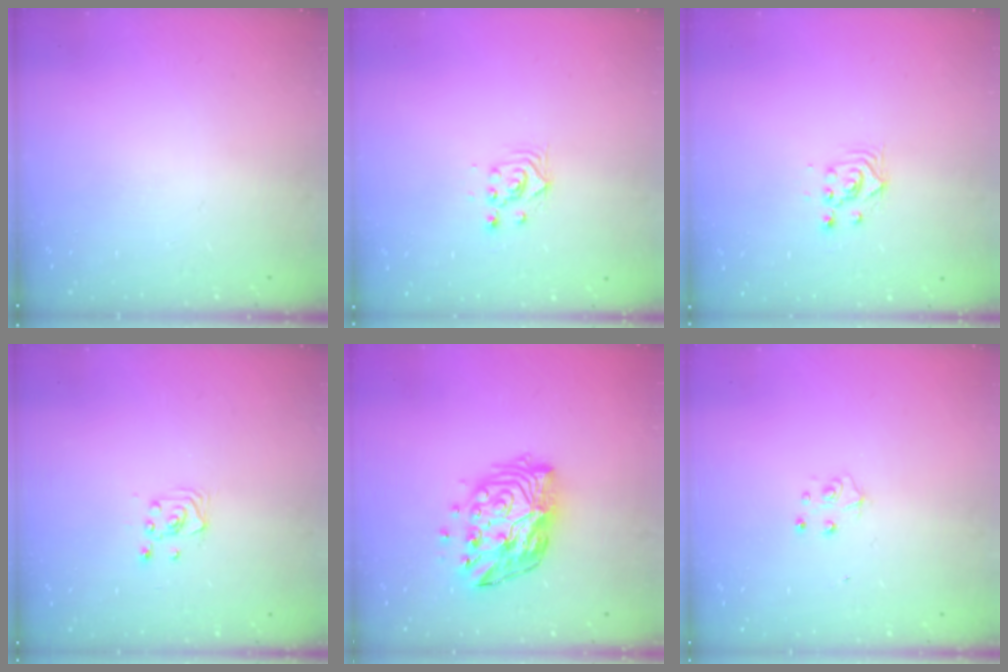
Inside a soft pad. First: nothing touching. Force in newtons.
{"total": 3.0, "press": 3.0, "slide": 0.1}
{"total": 3.0, "press": 3.0, "slide": 0.1}
{"total": 2.2, "press": 2.2, "slide": 0.3}
{"total": 14.2, "press": 14.2, "slide": 1.3}
{"total": 5.1, "press": 5.1, "slide": 0.5}